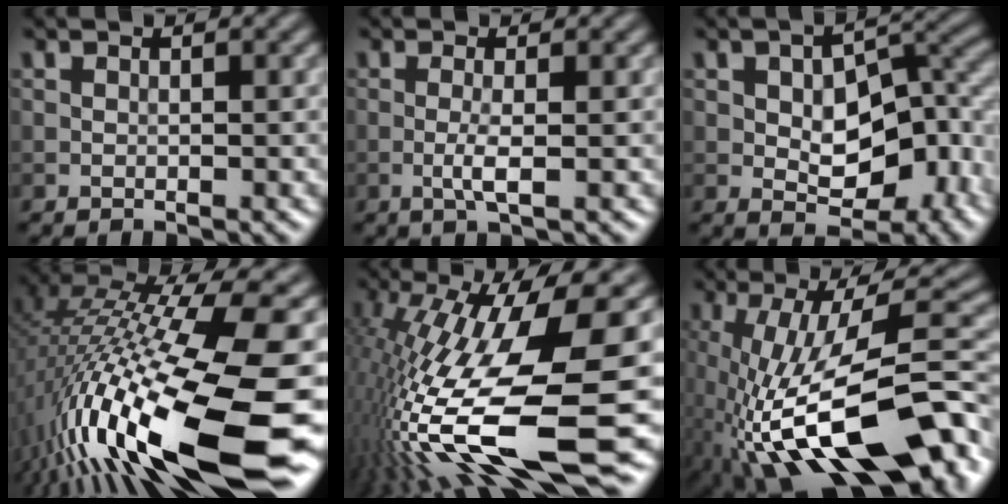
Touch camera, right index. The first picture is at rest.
{"total": 2.0, "force": [-0.4, 0.2, 1.9], "torque": [-0.039, -0.001, -0.013]}
{"total": 9.6, "force": [-1.2, 5.4, 7.9], "torque": [-0.117, 0.002, -0.015]}
{"total": 18.6, "force": [-5.0, 4.0, 17.5], "torque": [-0.336, 0.001, -0.080]}
{"total": 16.9, "force": [-4.0, 4.5, 15.8], "torque": [-0.319, -0.009, -0.066]}
{"total": 15.0, "force": [-5.5, 4.7, 13.1], "torque": [-0.232, 0.012, -0.088]}